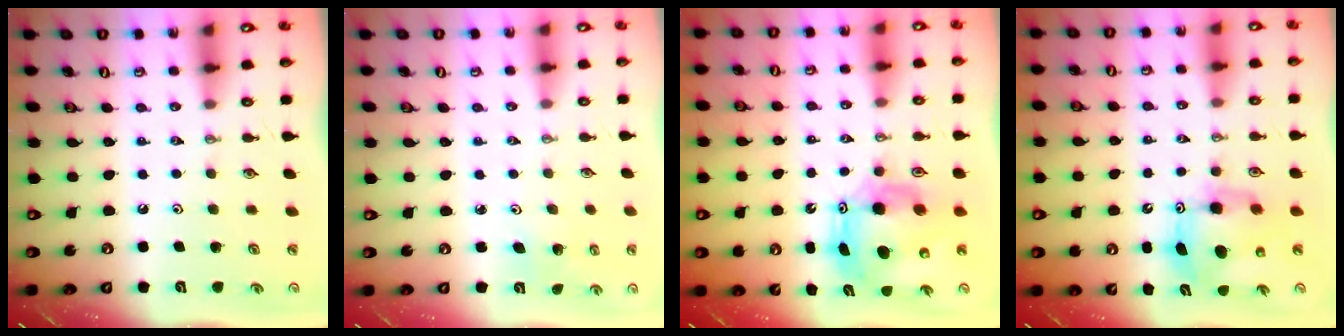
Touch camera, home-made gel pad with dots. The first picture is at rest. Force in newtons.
{"total": 2.8, "press": 2.8, "slide": 0.3}
{"total": 11.5, "press": 11.4, "slide": 1.1}
{"total": 9.1, "press": 9.0, "slide": 0.8}